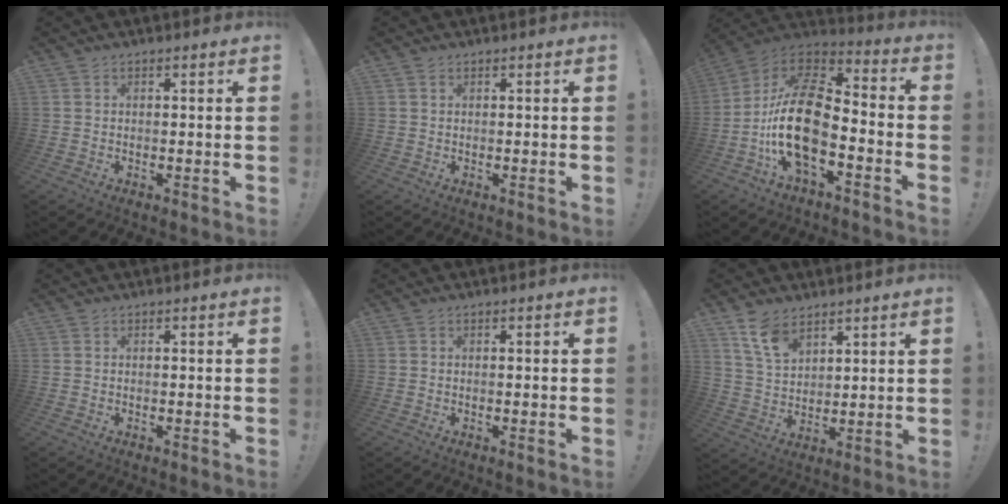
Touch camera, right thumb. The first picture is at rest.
{"total": 0.6, "force": [0.5, 0.4, 0.0], "torque": [0.006, -0.004, 0.009]}
{"total": 21.1, "force": [-5.8, 10.7, 17.3], "torque": [-0.351, 0.032, -0.096]}
{"total": 0.0}
{"total": 0.0}
{"total": 9.2, "force": [6.3, 5.1, 4.3], "torque": [-0.083, -0.030, 0.123]}